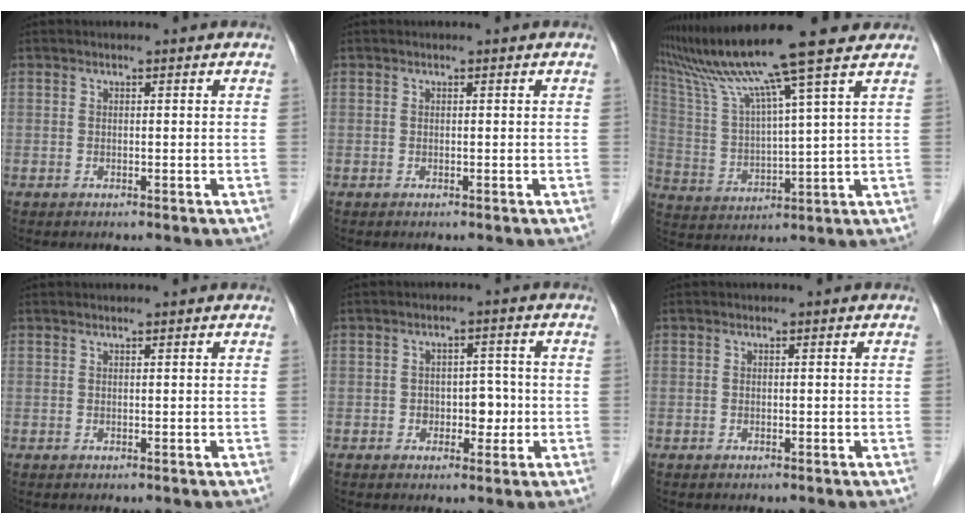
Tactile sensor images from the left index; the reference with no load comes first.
{"total": 0.0}
{"total": 15.0, "force": [12.1, -2.3, 8.5], "torque": [-0.159, 0.005, 0.203]}
{"total": 1.2, "force": [1.1, -0.1, 0.5], "torque": [-0.008, 0.016, 0.023]}
{"total": 3.6, "force": [-0.7, 2.4, 2.6], "torque": [-0.031, 0.010, -0.006]}
{"total": 0.0}